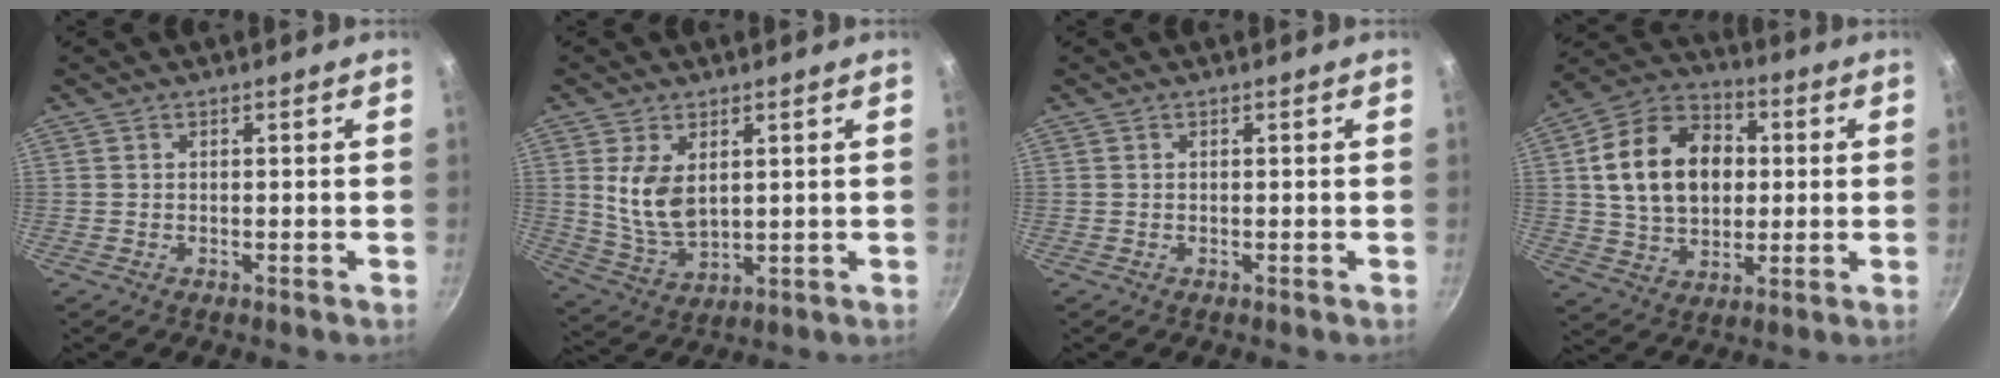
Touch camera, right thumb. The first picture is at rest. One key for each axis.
{"total": 9.1, "fx": 2.4, "fy": 5.3, "fz": 7.0, "tx": -0.127, "ty": -0.027, "tz": 0.060}
{"total": 0.0}
{"total": 18.4, "fx": 2.4, "fy": 13.5, "fz": 12.3, "tx": -0.181, "ty": 0.018, "tz": 0.035}